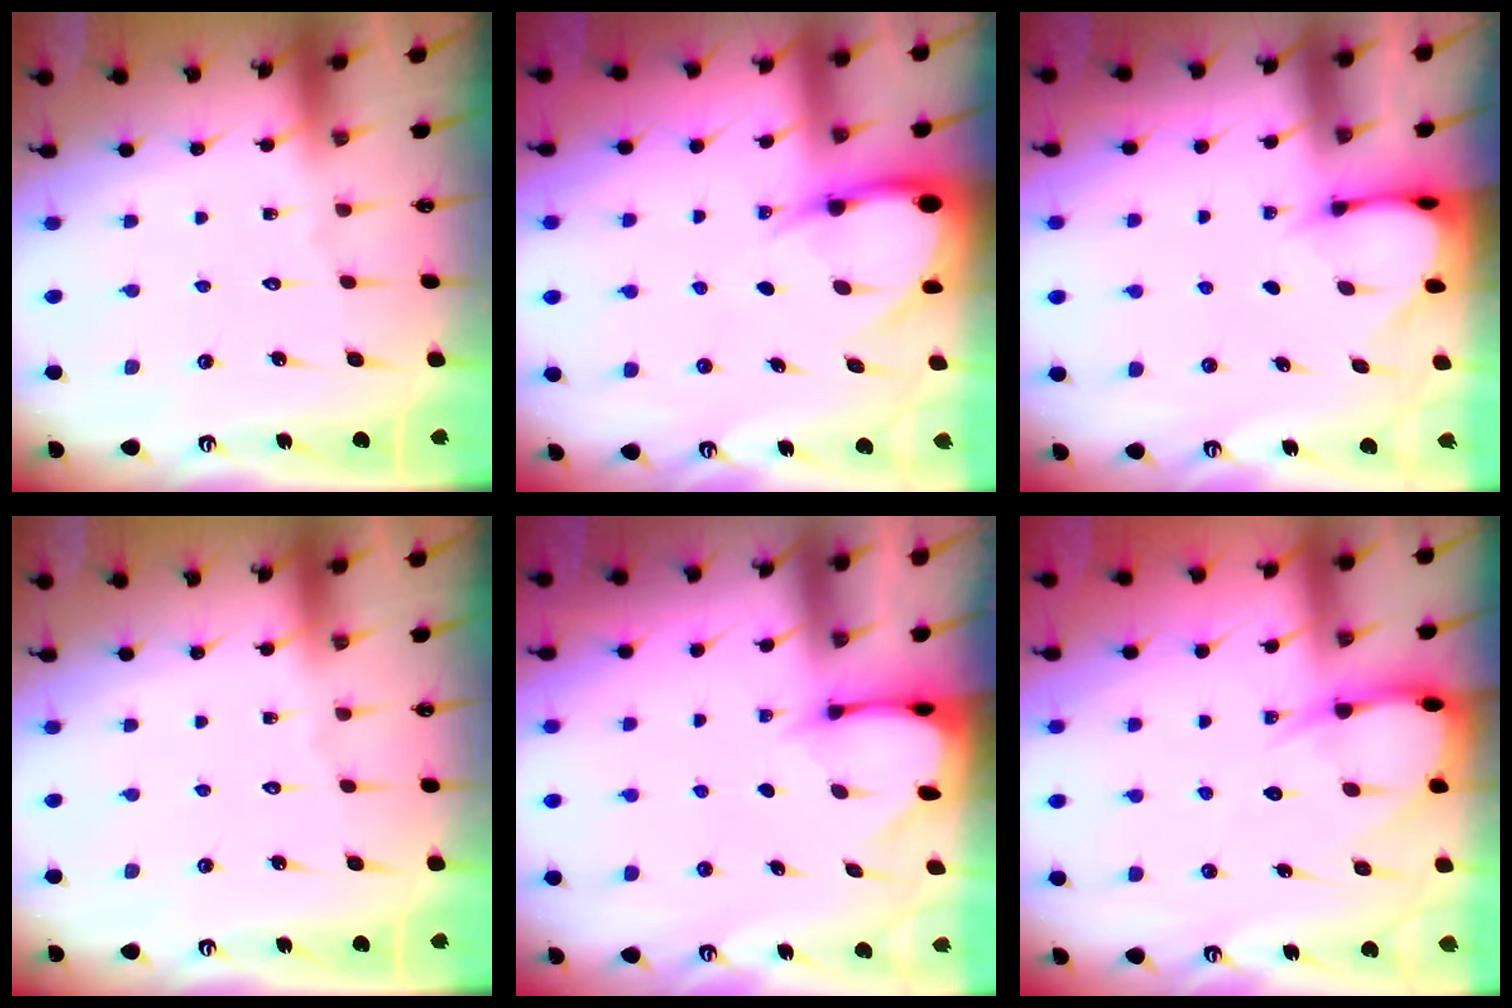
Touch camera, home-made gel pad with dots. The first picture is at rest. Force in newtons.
{"total": 5.8, "press": 5.7, "slide": 0.6}
{"total": 3.4, "press": 3.4, "slide": 0.3}
{"total": 0.0}
{"total": 2.3, "press": 2.3, "slide": 0.3}
{"total": 7.1, "press": 7.1, "slide": 0.8}